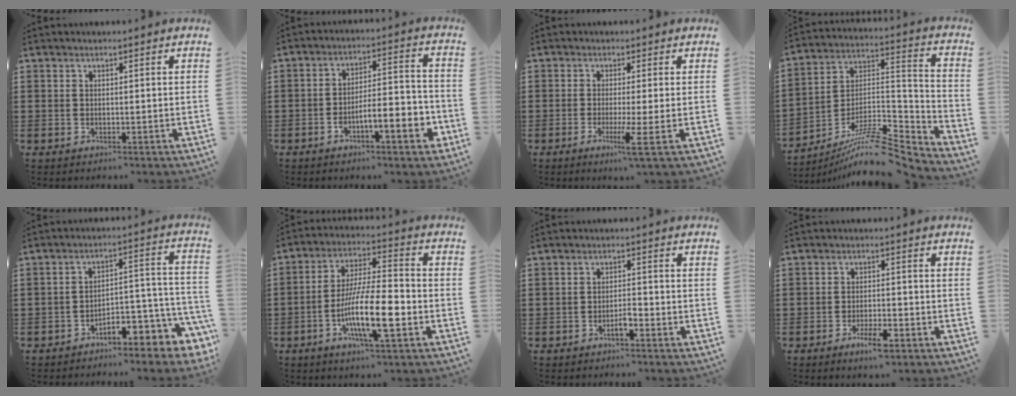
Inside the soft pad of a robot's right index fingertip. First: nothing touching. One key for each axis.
{"total": 7.0, "fx": -3.7, "fy": 1.7, "fz": 5.7, "tx": -0.085, "ty": 0.000, "tz": -0.065}
{"total": 4.2, "fx": -1.7, "fy": -0.9, "fz": 3.8, "tx": -0.070, "ty": -0.022, "tz": -0.030}
{"total": 10.4, "fx": -8.3, "fy": 2.3, "fz": 5.9, "tx": -0.102, "ty": 0.015, "tz": -0.162}
{"total": 4.7, "fx": -3.8, "fy": 1.8, "fz": 2.1, "tx": -0.040, "ty": -0.007, "tz": -0.076}
{"total": 12.5, "fx": -4.3, "fy": 2.9, "fz": 11.3, "tx": -0.222, "ty": -0.005, "tz": -0.079}
{"total": 2.0, "fx": -1.2, "fy": 0.3, "fz": 1.5, "tx": -0.029, "ty": -0.001, "tz": -0.022}
{"total": 4.0, "fx": -2.5, "fy": 0.8, "fz": 3.1, "tx": -0.055, "ty": -0.003, "tz": -0.043}